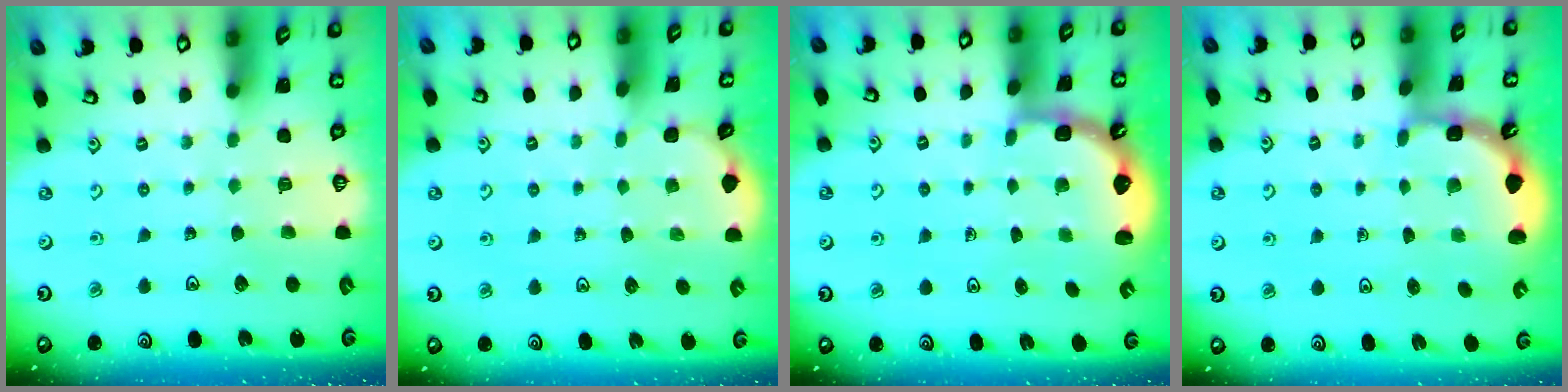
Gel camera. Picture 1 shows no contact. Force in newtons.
{"total": 1.3, "press": 1.3, "slide": 0.1}
{"total": 2.3, "press": 1.8, "slide": 1.3}
{"total": 1.9, "press": 1.9, "slide": 0.6}